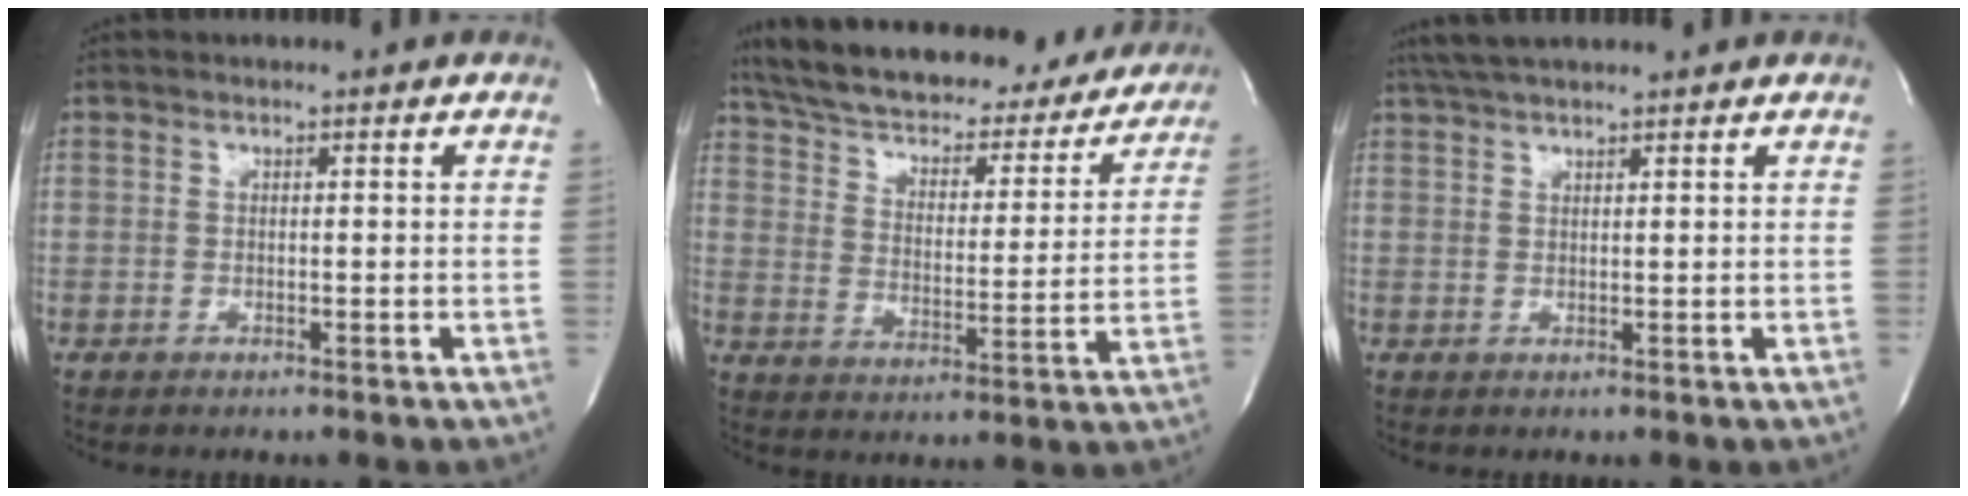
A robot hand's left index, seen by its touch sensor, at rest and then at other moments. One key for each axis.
{"total": 28.4, "fx": 24.8, "fy": 8.5, "fz": 10.8, "tx": -0.184, "ty": -0.005, "tz": 0.327}
{"total": 6.3, "fx": 5.5, "fy": 0.2, "fz": 3.1, "tx": -0.053, "ty": 0.034, "tz": 0.095}